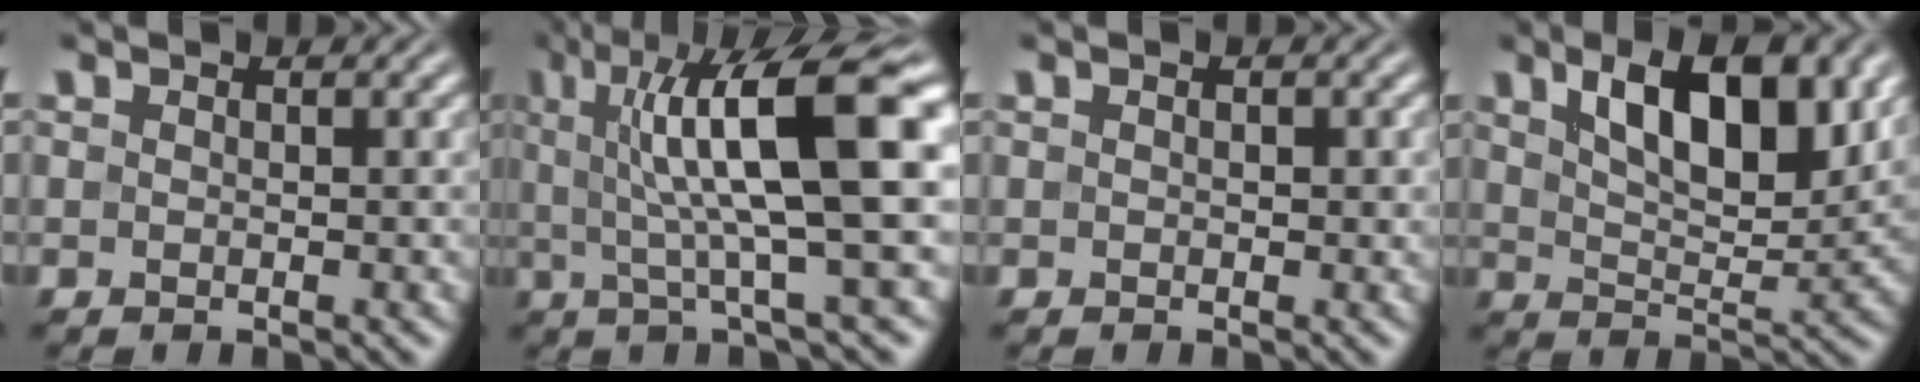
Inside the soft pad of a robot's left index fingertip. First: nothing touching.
{"total": 11.8, "force": [2.7, 2.5, 11.2], "torque": [-0.170, 0.007, 0.046]}
{"total": 0.6, "force": [0.1, 0.3, 0.5], "torque": [-0.006, 0.000, 0.002]}
{"total": 8.5, "force": [3.9, 3.6, 6.6], "torque": [-0.105, 0.000, 0.064]}